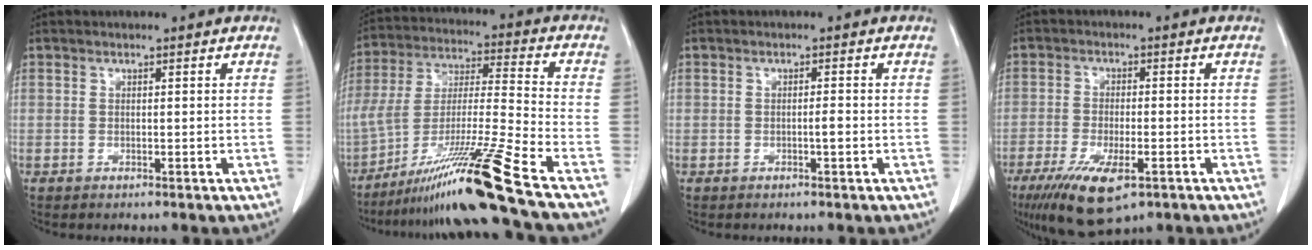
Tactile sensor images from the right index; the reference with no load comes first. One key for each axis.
{"total": 19.5, "fx": -14.1, "fy": -3.1, "fz": 13.1, "tx": -0.264, "ty": -0.032, "tz": -0.251}
{"total": 1.2, "fx": -0.4, "fy": 0.2, "fz": 1.1, "tx": -0.017, "ty": 0.001, "tz": -0.008}
{"total": 10.6, "fx": -5.8, "fy": 3.3, "fz": 8.2, "tx": -0.149, "ty": -0.022, "tz": -0.092}